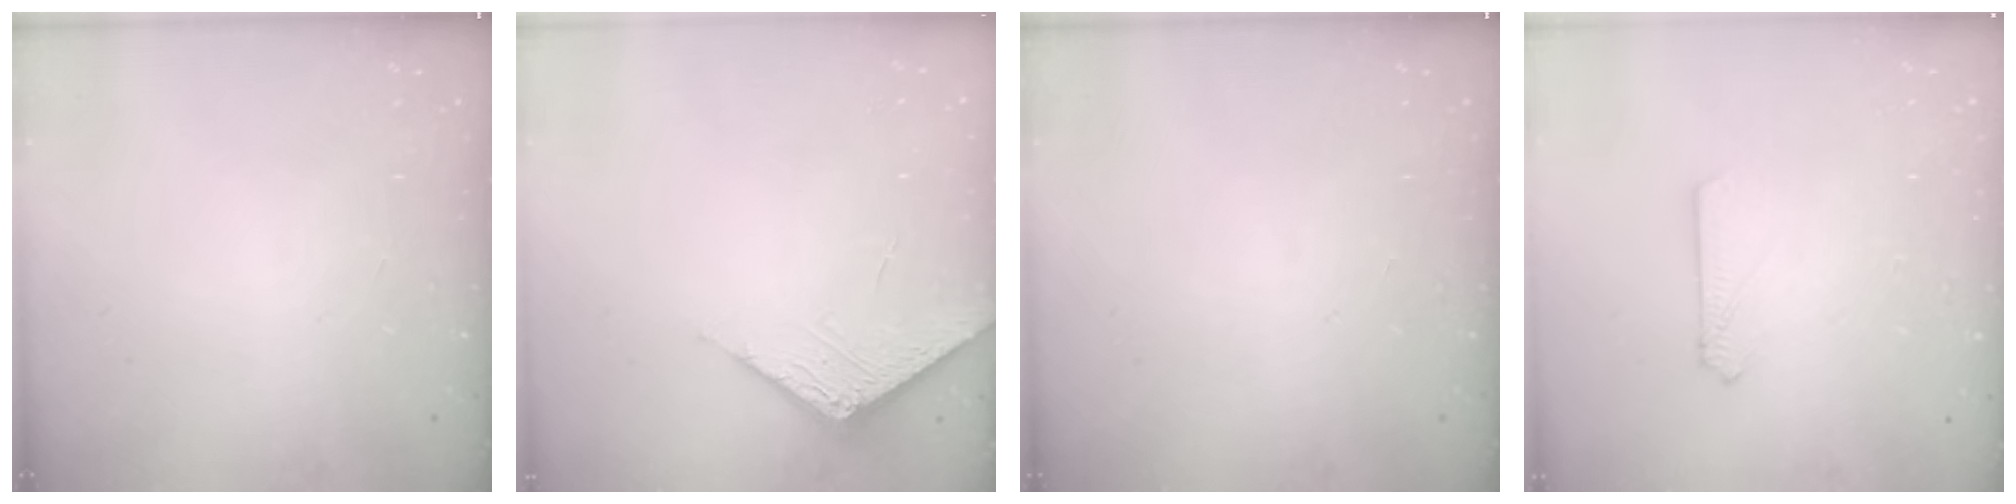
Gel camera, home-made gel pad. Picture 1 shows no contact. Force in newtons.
{"total": 3.6, "press": 3.6, "slide": 0.3}
{"total": 0.0}
{"total": 2.6, "press": 2.6, "slide": 0.3}